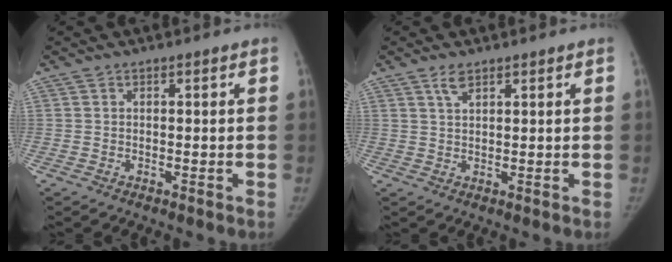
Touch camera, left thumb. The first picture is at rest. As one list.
[{"total": 2.3, "force": [1.6, 0.8, 1.4], "torque": [-0.028, -0.003, 0.036]}]